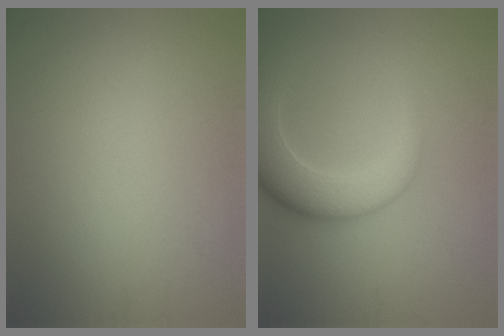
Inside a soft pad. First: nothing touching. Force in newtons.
{"total": 6.8, "press": 6.8, "slide": 0.5}